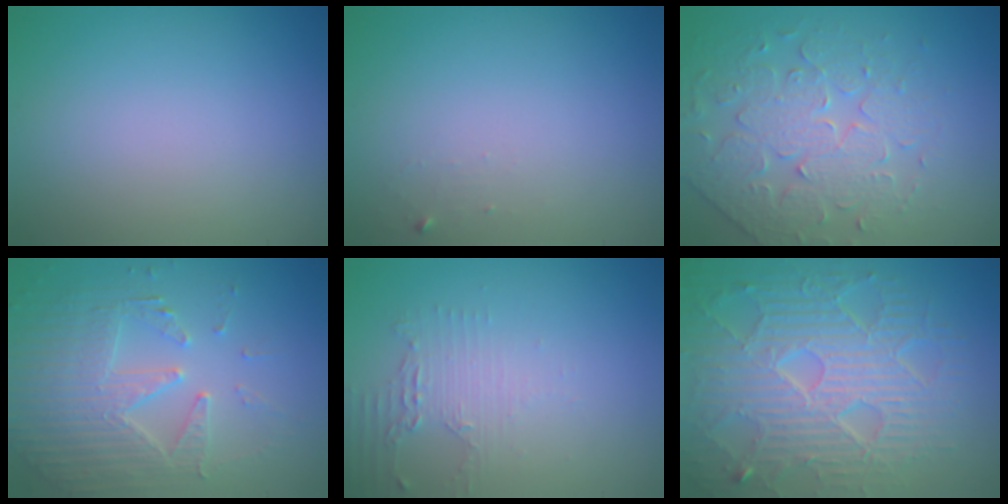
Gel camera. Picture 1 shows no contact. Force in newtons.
{"total": 0.6, "press": 0.6, "slide": 0.1}
{"total": 4.5, "press": 4.5, "slide": 0.4}
{"total": 5.0, "press": 4.4, "slide": 2.4}
{"total": 2.2, "press": 1.8, "slide": 1.2}
{"total": 9.2, "press": 6.5, "slide": 6.5}